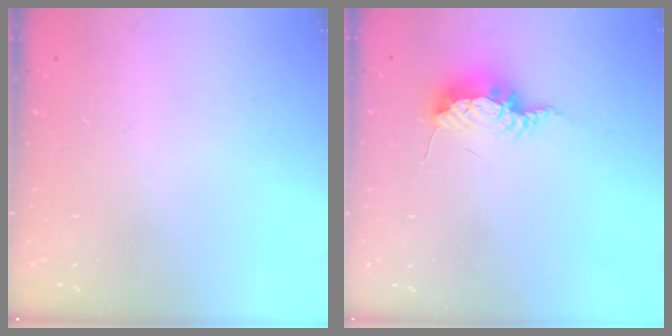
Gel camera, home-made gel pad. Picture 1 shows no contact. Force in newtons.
{"total": 8.4, "press": 8.3, "slide": 0.9}